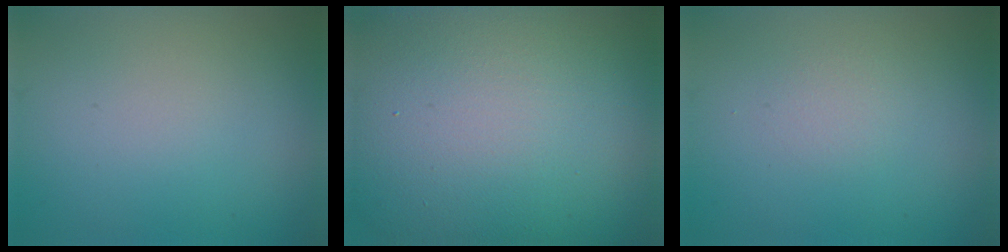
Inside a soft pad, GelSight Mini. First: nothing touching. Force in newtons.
{"total": 23.4, "press": 23.3, "slide": 1.4}
{"total": 0.9, "press": 0.9, "slide": 0.1}